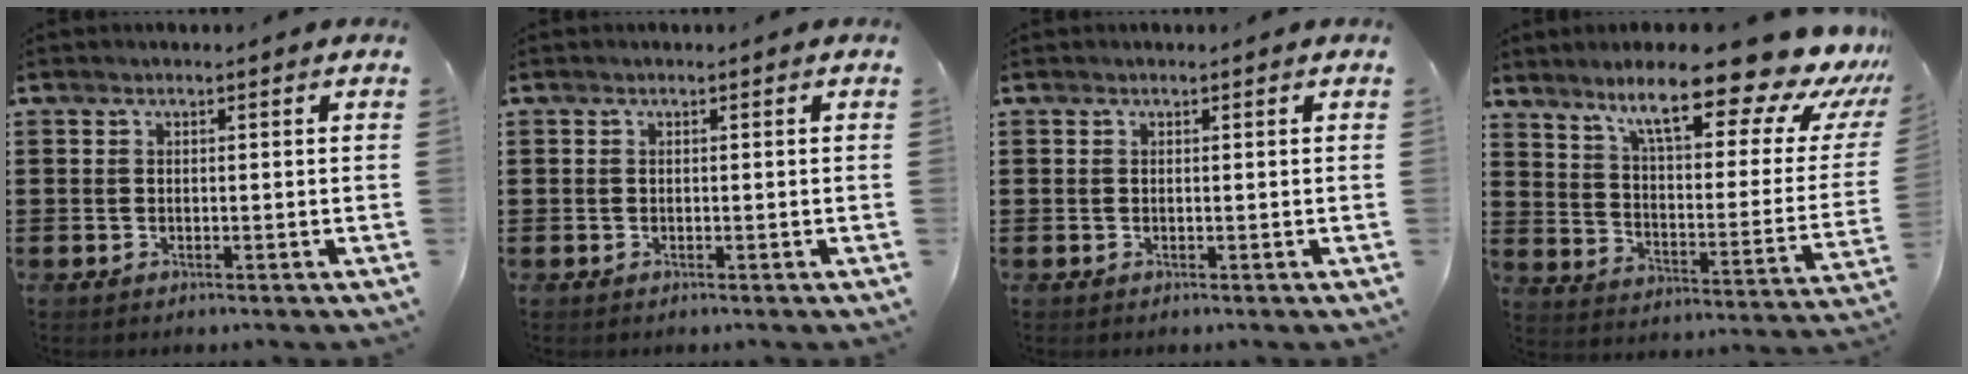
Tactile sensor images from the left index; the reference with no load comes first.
{"total": 0.0}
{"total": 0.0}
{"total": 16.6, "force": [12.2, 2.5, 11.0], "torque": [-0.191, -0.083, 0.196]}